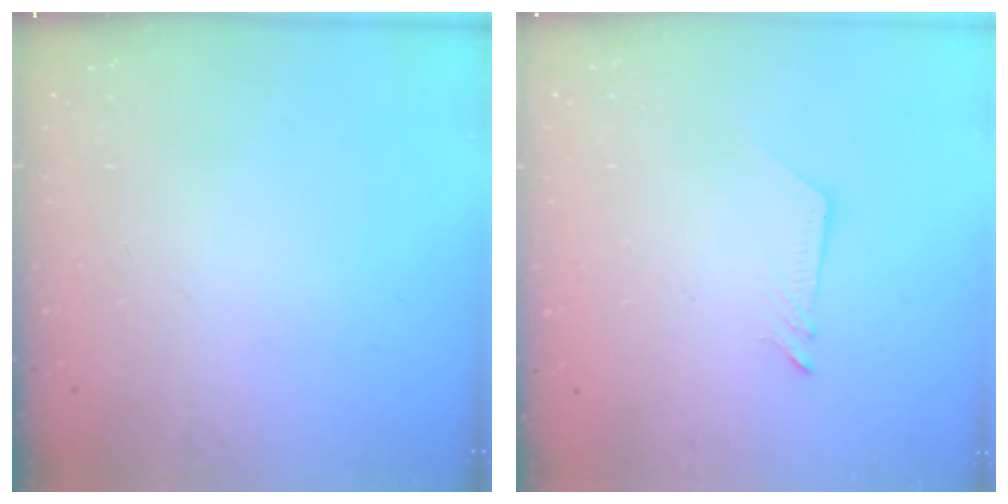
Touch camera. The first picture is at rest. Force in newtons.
{"total": 2.6, "press": 2.6, "slide": 0.3}